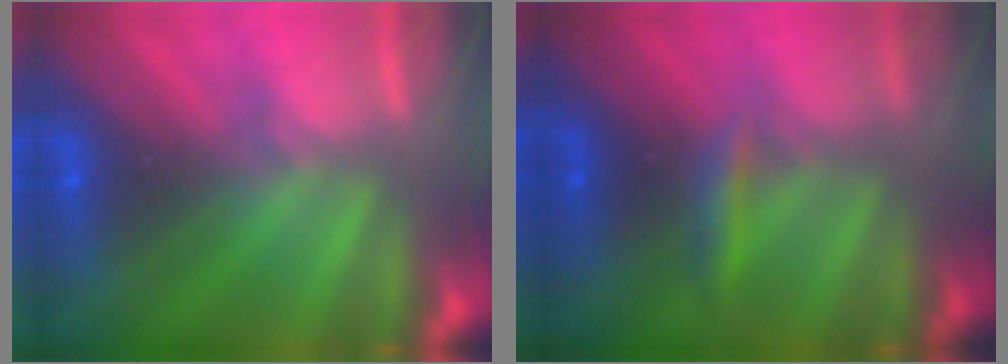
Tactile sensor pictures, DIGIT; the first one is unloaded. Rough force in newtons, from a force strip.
{"total": 2.5}